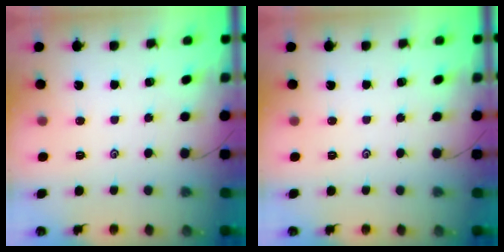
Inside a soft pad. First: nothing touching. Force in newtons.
{"total": 0.0}